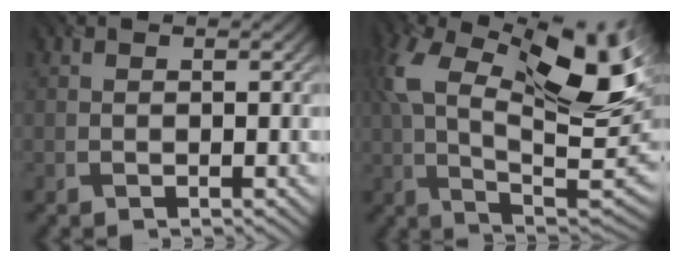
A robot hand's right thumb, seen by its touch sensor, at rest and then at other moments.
{"total": 18.6, "force": [5.7, 9.2, 15.2], "torque": [-0.295, 0.009, 0.096]}